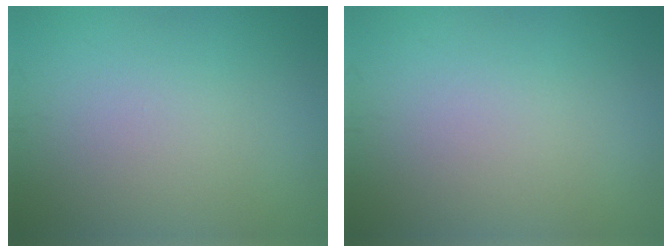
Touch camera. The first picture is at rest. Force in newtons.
{"total": 0.0}